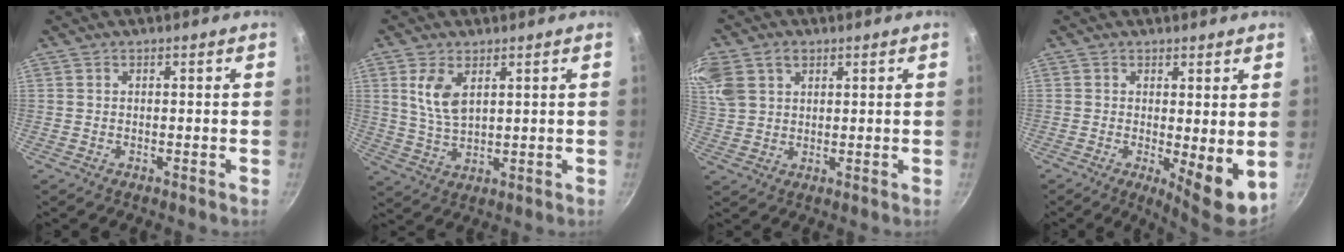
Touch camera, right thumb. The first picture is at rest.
{"total": 6.9, "force": [2.7, 3.5, 5.2], "torque": [-0.097, -0.019, 0.057]}
{"total": 14.3, "force": [6.1, 10.5, 7.5], "torque": [-0.181, 0.036, 0.125]}
{"total": 7.1, "force": [0.2, 2.2, 6.8], "torque": [-0.089, -0.022, 0.007]}